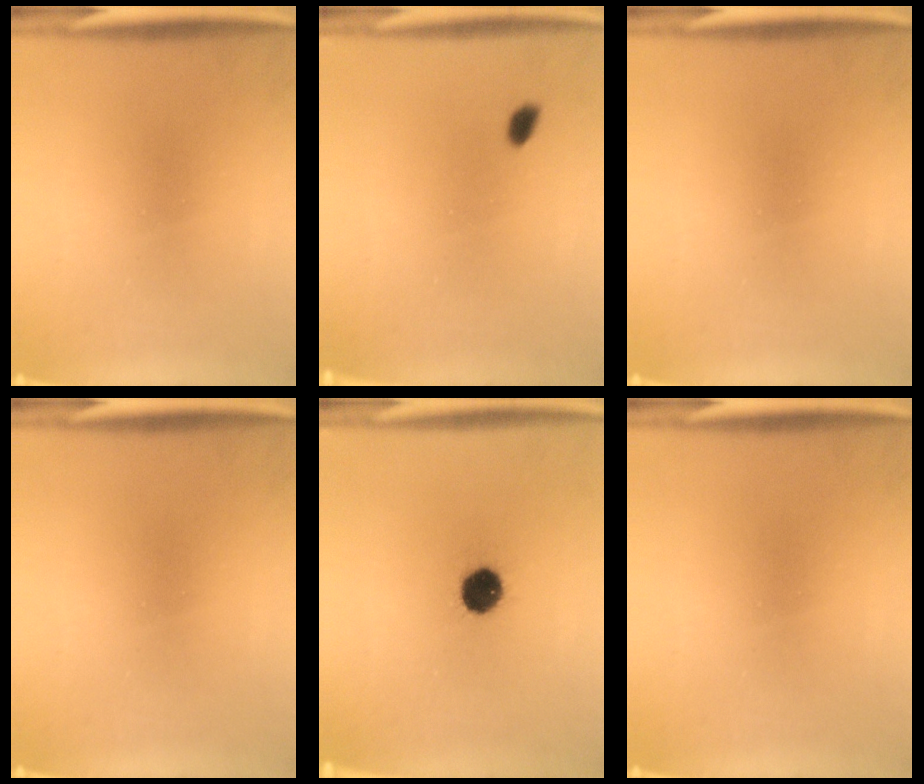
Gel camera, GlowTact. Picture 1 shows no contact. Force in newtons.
{"total": 1.4}
{"total": 0.0}
{"total": 0.0}
{"total": 7.3}
{"total": 0.0}